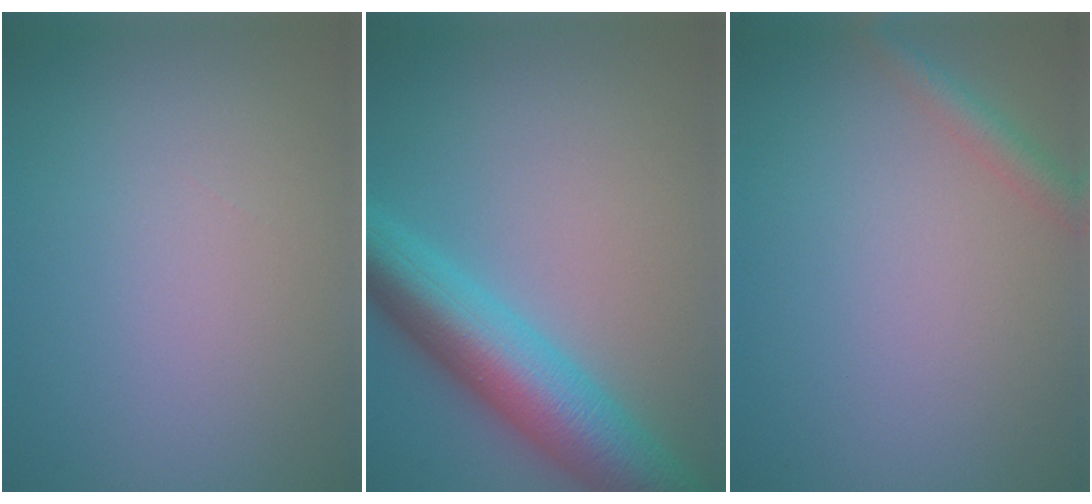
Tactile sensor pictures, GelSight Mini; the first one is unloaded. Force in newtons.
{"total": 8.7, "press": 8.7, "slide": 0.1}
{"total": 1.9, "press": 1.9, "slide": 0.0}